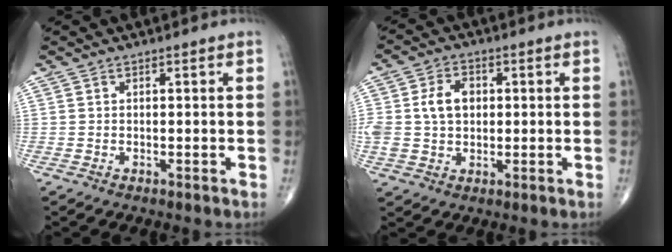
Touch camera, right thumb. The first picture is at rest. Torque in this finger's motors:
{"motor_torque": [0.58, 1.43, 0.65, -0.29, 0.11]}